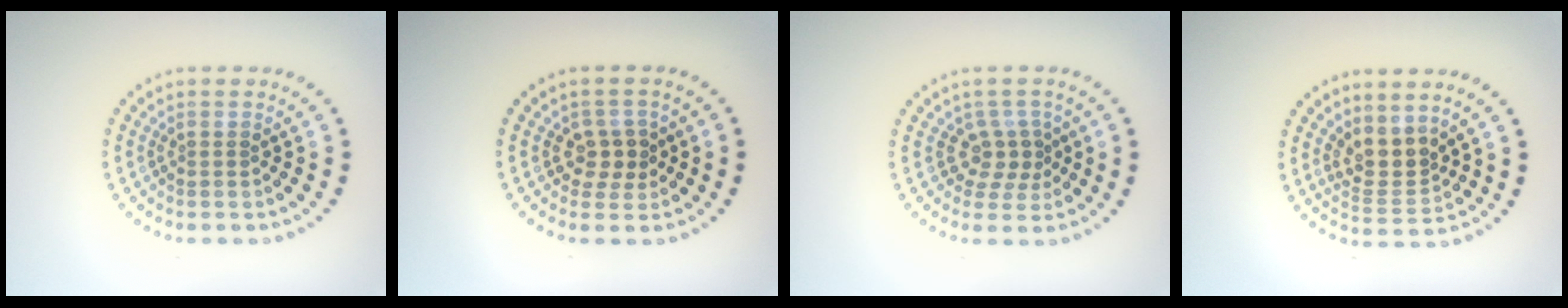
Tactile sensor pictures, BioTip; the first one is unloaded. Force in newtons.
{"total": 2.2, "press": 2.1, "slide": 0.8}
{"total": 2.3, "press": 1.7, "slide": 1.5}
{"total": 3.0, "press": 2.4, "slide": 1.9}